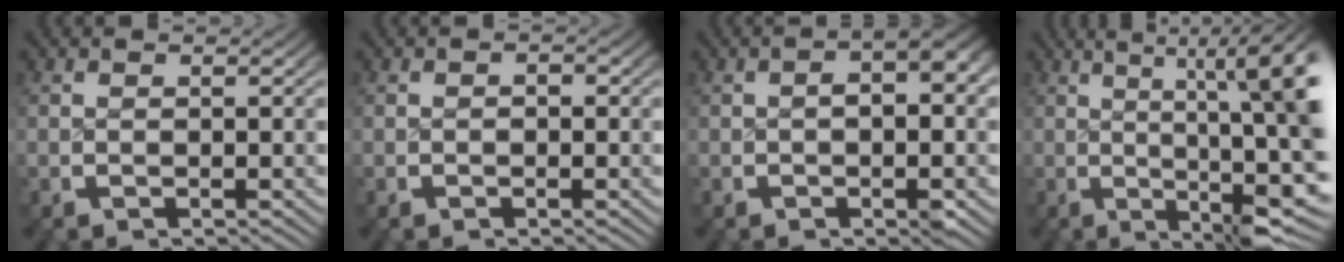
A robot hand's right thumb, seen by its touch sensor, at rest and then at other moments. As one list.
[{"total": 0.7, "force": [-0.3, 0.4, 0.4], "torque": [-0.008, -0.002, -0.008]}, {"total": 4.2, "force": [0.3, 1.9, 3.7], "torque": [-0.040, 0.008, 0.000]}, {"total": 13.2, "force": [1.2, 5.1, 12.1], "torque": [-0.140, -0.003, 0.014]}]